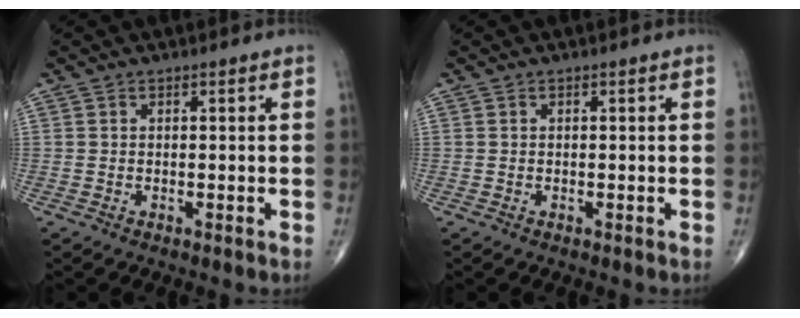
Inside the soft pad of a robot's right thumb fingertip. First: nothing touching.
{"total": 0.0}